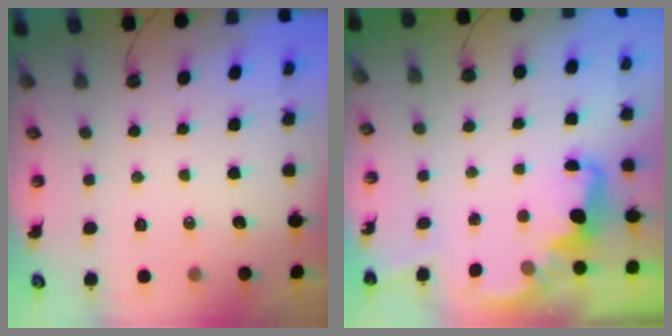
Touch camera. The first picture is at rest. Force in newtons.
{"total": 2.5, "press": 2.5, "slide": 0.5}